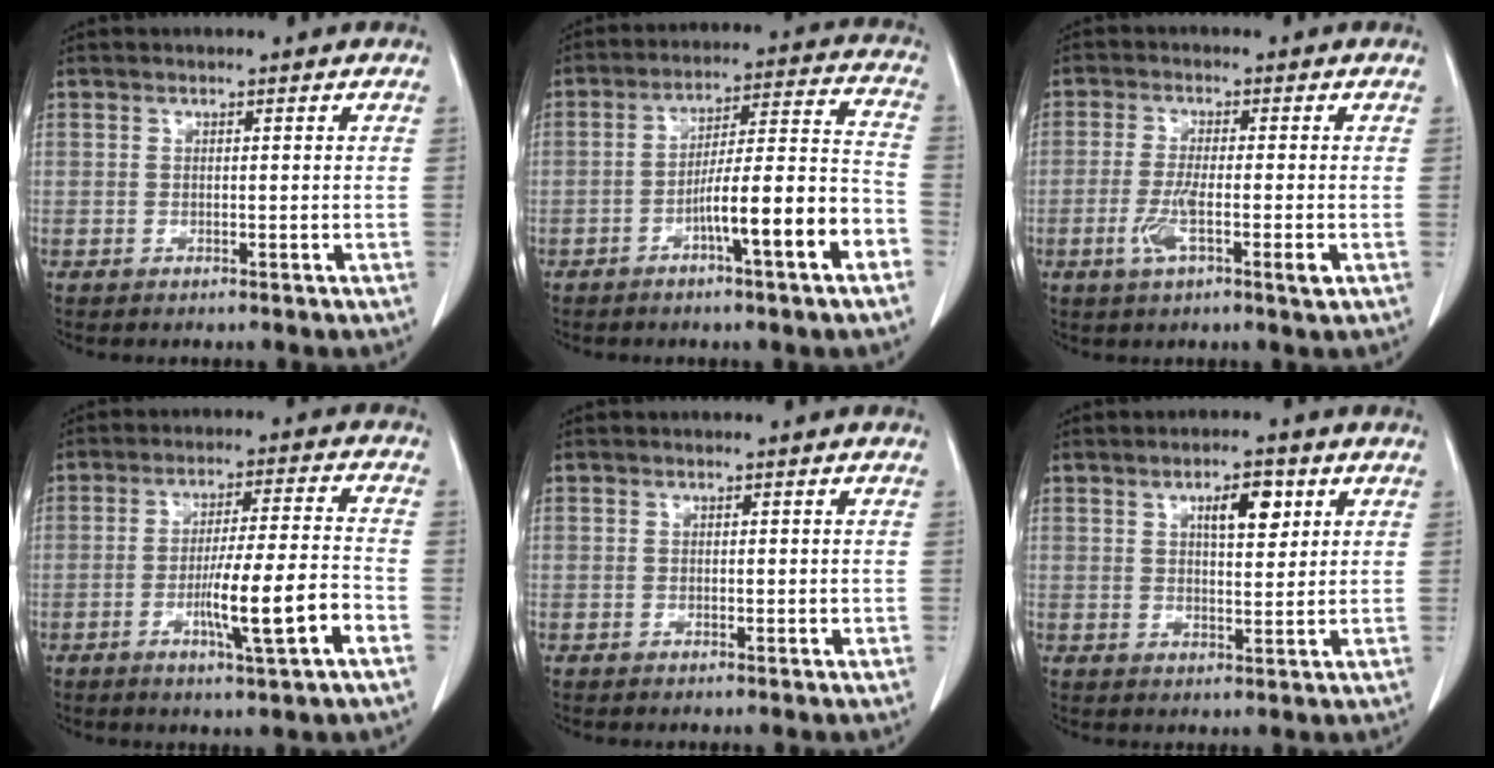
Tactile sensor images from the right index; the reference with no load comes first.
{"total": 13.1, "force": [-5.8, 0.5, 11.8], "torque": [-0.181, 0.021, -0.087]}
{"total": 6.1, "force": [-2.2, 0.4, 5.7], "torque": [-0.109, -0.010, -0.039]}
{"total": 10.9, "force": [-4.0, -0.2, 10.1], "torque": [-0.169, -0.002, -0.064]}
{"total": 0.8, "force": [-0.1, 0.3, 0.7], "torque": [-0.010, 0.000, 0.000]}
{"total": 5.5, "force": [2.4, 1.8, 4.5], "torque": [-0.074, 0.004, 0.040]}